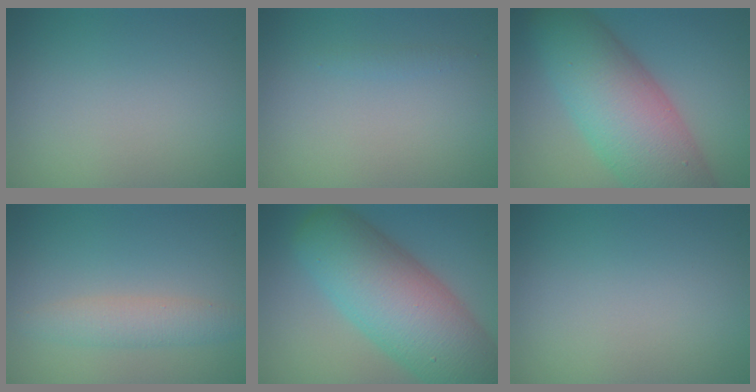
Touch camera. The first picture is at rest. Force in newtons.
{"total": 0.5, "press": 0.5, "slide": 0.0}
{"total": 11.3, "press": 11.2, "slide": 0.4}
{"total": 2.4, "press": 2.4, "slide": 0.1}
{"total": 12.0, "press": 12.0, "slide": 0.5}
{"total": 0.0}